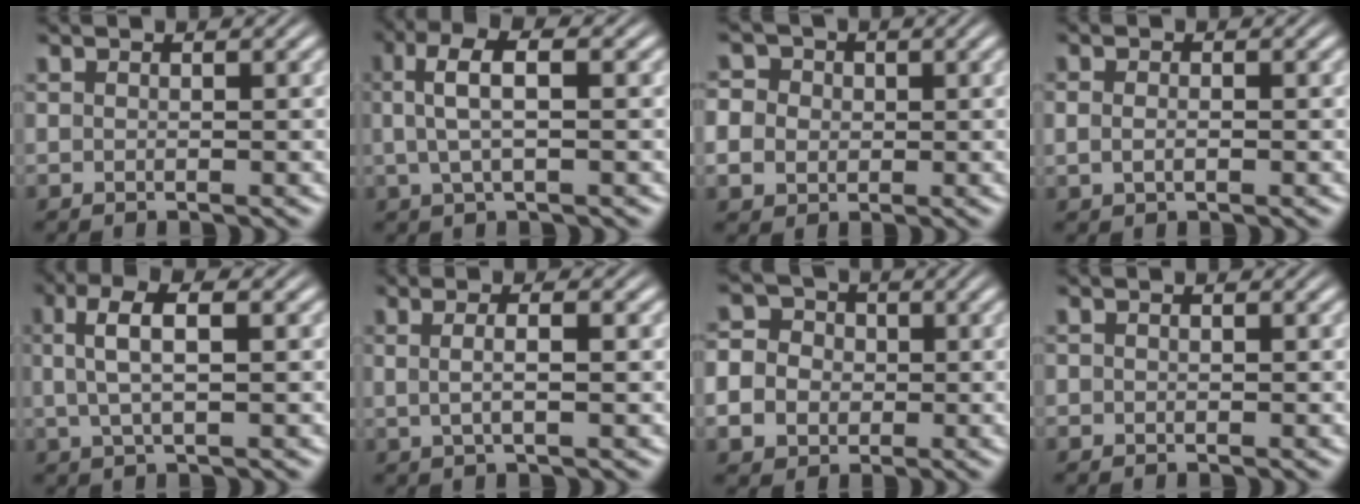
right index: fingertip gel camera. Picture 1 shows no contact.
{"total": 5.3, "force": [1.6, 2.1, 4.6], "torque": [-0.089, 0.015, 0.022]}
{"total": 6.5, "force": [0.5, 5.9, 2.7], "torque": [-0.067, -0.004, 0.000]}
{"total": 1.5, "force": [-0.1, 1.0, 1.1], "torque": [-0.028, -0.007, 0.004]}
{"total": 4.9, "force": [1.6, 1.7, 4.3], "torque": [-0.087, 0.012, 0.025]}
{"total": 2.8, "force": [0.5, 0.7, 2.7], "torque": [-0.048, 0.000, 0.011]}
{"total": 8.8, "force": [-0.3, 8.1, 3.5], "torque": [-0.090, -0.020, -0.013]}
{"total": 0.6, "force": [0.1, 0.5, 0.2], "torque": [-0.007, -0.003, 0.001]}